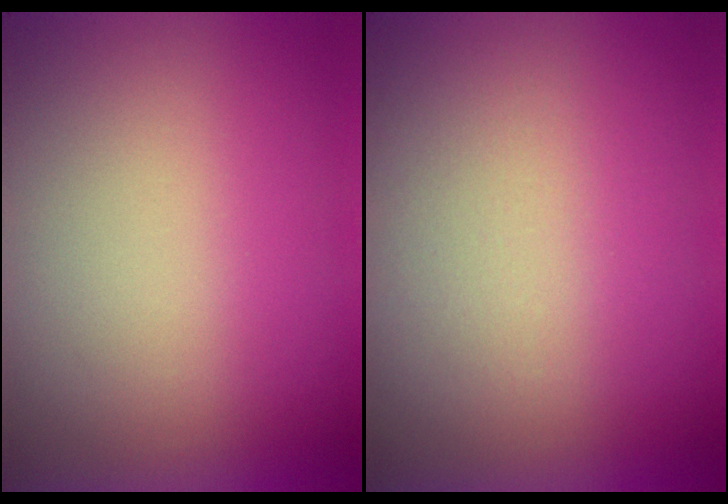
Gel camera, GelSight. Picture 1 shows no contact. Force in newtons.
{"total": 2.5}